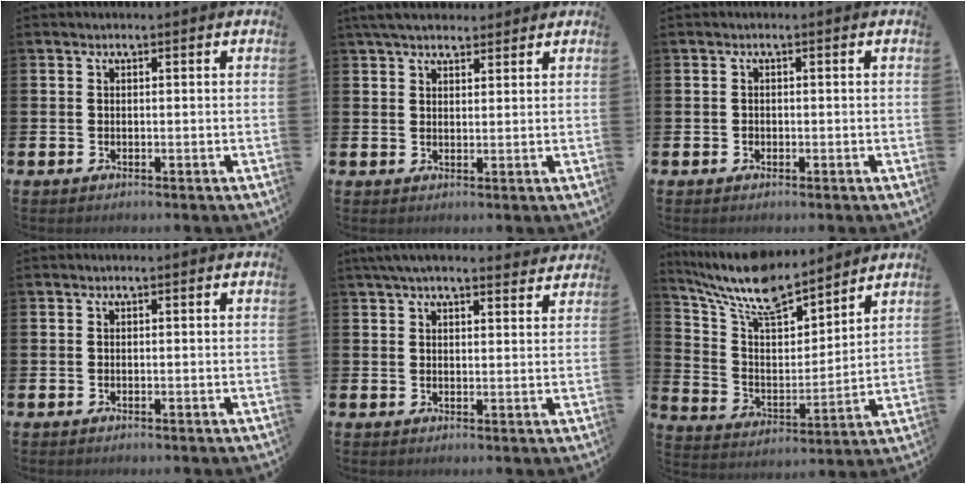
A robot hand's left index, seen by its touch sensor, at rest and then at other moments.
{"total": 4.5, "force": [4.0, 1.6, 1.3], "torque": [-0.036, -0.007, 0.075]}
{"total": 0.5, "force": [-0.3, 0.5, 0.0], "torque": [0.000, 0.005, -0.007]}
{"total": 0.0}
{"total": 4.6, "force": [4.2, 0.8, 1.8], "torque": [-0.043, -0.011, 0.078]}
{"total": 10.3, "force": [9.2, 2.8, 3.8], "torque": [-0.122, -0.057, 0.163]}